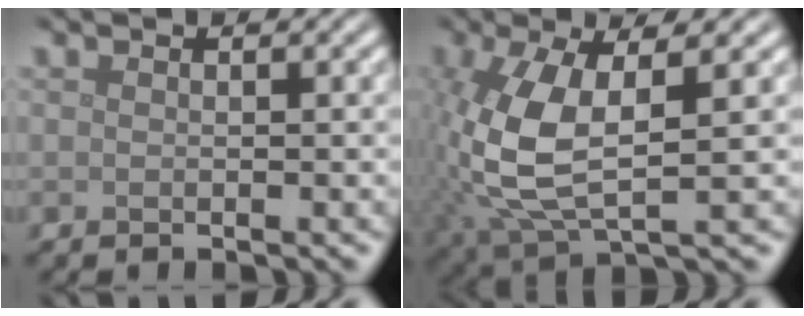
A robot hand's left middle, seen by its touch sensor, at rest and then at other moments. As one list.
[{"total": 8.2, "force": [0.4, 3.3, 7.5], "torque": [-0.184, 0.002, 0.010]}]